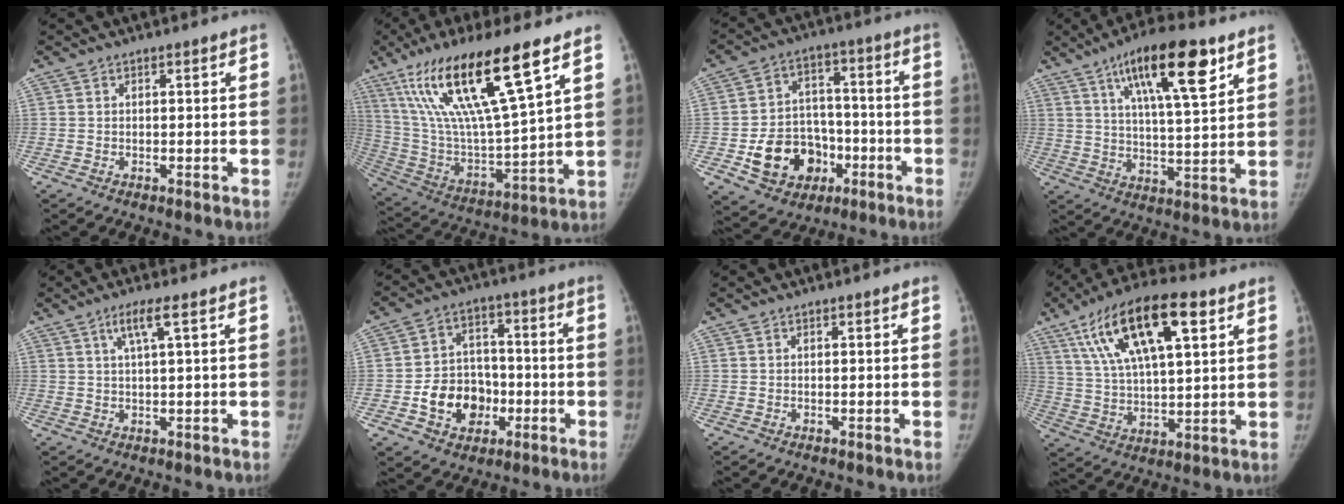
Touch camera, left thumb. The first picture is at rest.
{"total": 24.1, "force": [13.5, 4.3, 19.5], "torque": [-0.372, -0.038, 0.252]}
{"total": 15.1, "force": [-5.2, 12.0, 7.5], "torque": [-0.078, 0.042, -0.071]}
{"total": 16.7, "force": [8.8, 4.5, 13.5], "torque": [-0.199, -0.031, 0.144]}
{"total": 4.0, "force": [1.8, 0.0, 3.6], "torque": [-0.077, 0.001, 0.038]}
{"total": 12.6, "force": [-3.7, 10.2, 6.4], "torque": [-0.056, 0.036, -0.058]}
{"total": 0.0}
{"total": 20.0, "force": [9.2, 7.4, 16.1], "torque": [-0.276, -0.005, 0.163]}